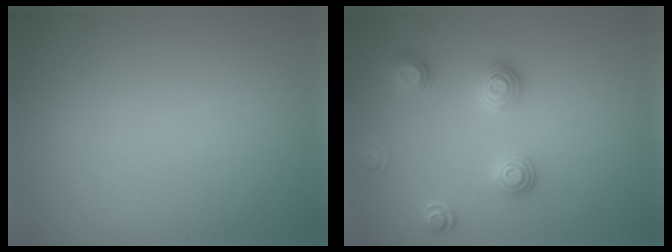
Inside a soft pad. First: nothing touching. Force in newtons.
{"total": 2.7, "press": 2.6, "slide": 0.9}